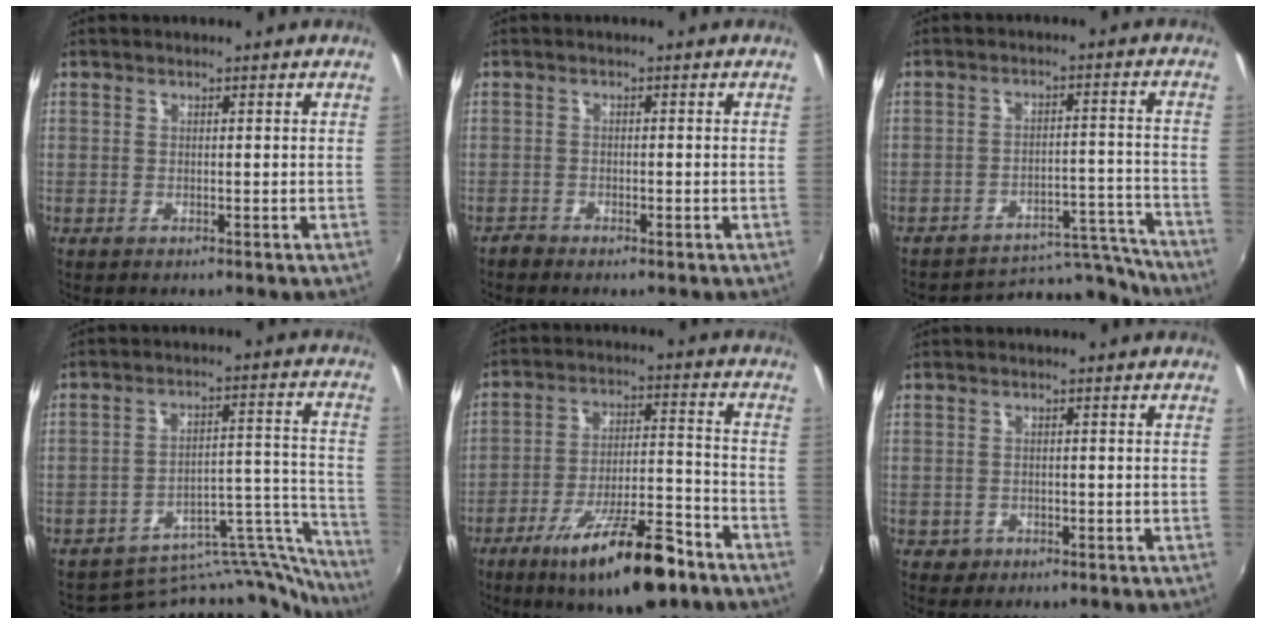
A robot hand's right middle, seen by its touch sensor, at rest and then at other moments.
{"total": 1.1, "force": [-1.1, 0.2, 0.1], "torque": [-0.004, -0.004, -0.024]}
{"total": 14.1, "force": [-13.6, 3.0, 1.9], "torque": [-0.026, 0.034, -0.177]}
{"total": 15.9, "force": [-15.8, 2.1, 0.7], "torque": [0.011, 0.060, -0.230]}
{"total": 16.9, "force": [-11.1, 4.1, 12.1], "torque": [-0.203, -0.016, -0.172]}
{"total": 2.0, "force": [-0.5, 1.8, 0.6], "torque": [-0.014, -0.003, -0.006]}